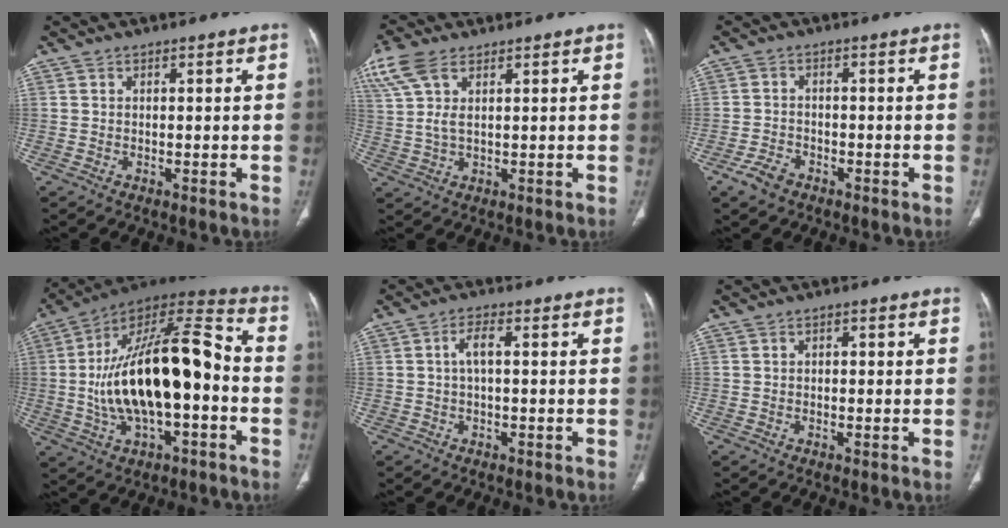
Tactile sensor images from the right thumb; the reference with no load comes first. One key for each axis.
{"total": 9.4, "fx": 5.1, "fy": 4.4, "fz": 6.6, "tx": -0.171, "ty": 0.007, "tz": 0.109}
{"total": 3.8, "fx": -2.4, "fy": 2.3, "fz": 1.7, "tx": -0.037, "ty": 0.012, "tz": -0.041}
{"total": 25.1, "fx": -2.4, "fy": 10.9, "fz": 22.5, "tx": -0.400, "ty": 0.043, "tz": -0.039}
{"total": 2.8, "fx": 0.2, "fy": 1.1, "fz": 2.6, "tx": -0.056, "ty": 0.010, "tz": 0.001}
{"total": 0.6, "fx": 0.0, "fy": 0.4, "fz": 0.4, "tx": -0.002, "ty": 0.002, "tz": -0.003}